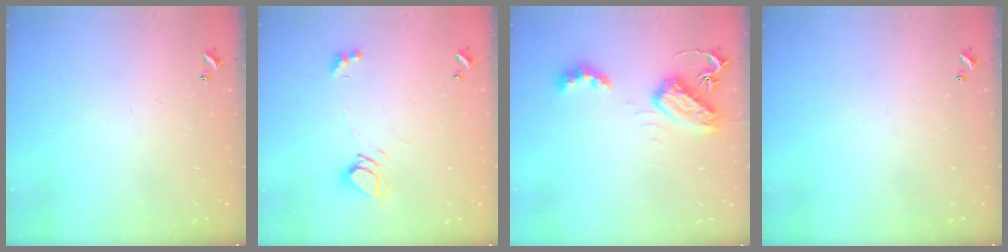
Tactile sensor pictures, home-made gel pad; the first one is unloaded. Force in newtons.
{"total": 7.7, "press": 7.6, "slide": 1.0}
{"total": 7.1, "press": 7.1, "slide": 0.4}
{"total": 0.0}